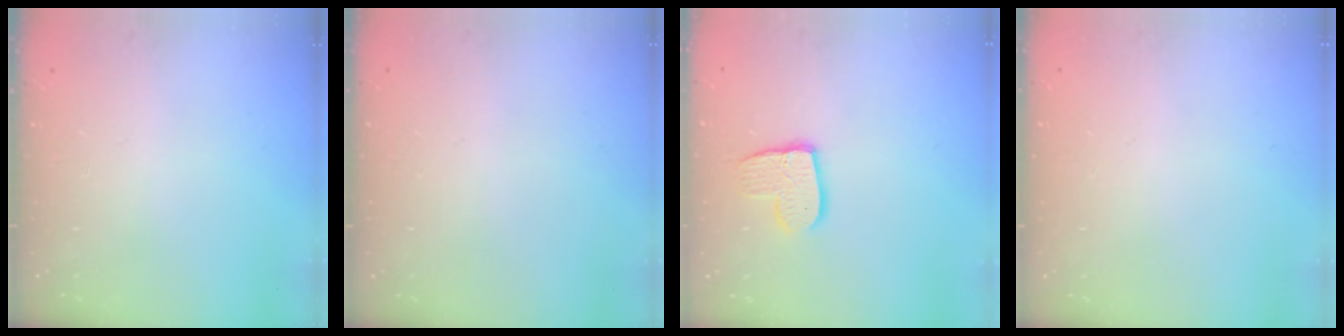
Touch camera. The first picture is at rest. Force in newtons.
{"total": 0.0}
{"total": 10.5, "press": 10.5, "slide": 0.8}
{"total": 0.0}